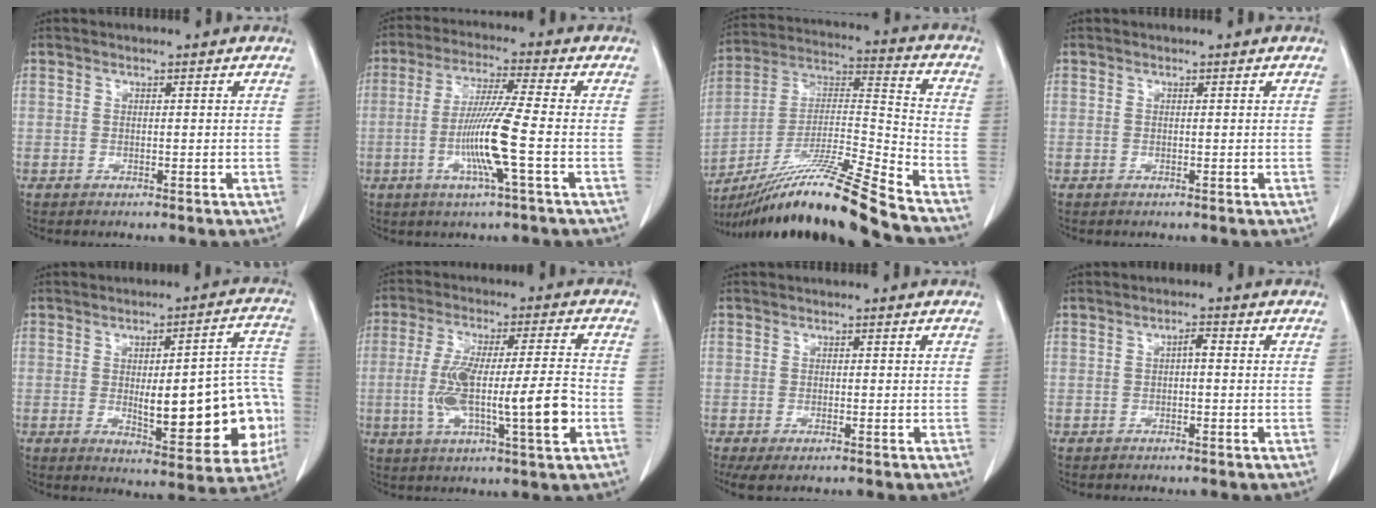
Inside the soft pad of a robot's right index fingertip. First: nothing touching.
{"total": 10.0, "force": [-2.5, -0.9, 9.7], "torque": [-0.192, -0.012, -0.051]}
{"total": 20.8, "force": [-16.8, -2.0, 12.1], "torque": [-0.231, -0.017, -0.305]}
{"total": 0.0}
{"total": 19.2, "force": [-2.8, 5.4, 18.2], "torque": [-0.172, 0.030, -0.016]}
{"total": 14.1, "force": [-2.8, 1.4, 13.8], "torque": [-0.255, 0.004, -0.045]}
{"total": 3.2, "force": [-2.0, 1.1, 2.3], "torque": [-0.040, -0.009, -0.030]}
{"total": 1.4, "force": [0.0, 0.4, 1.4], "torque": [-0.023, 0.005, -0.001]}